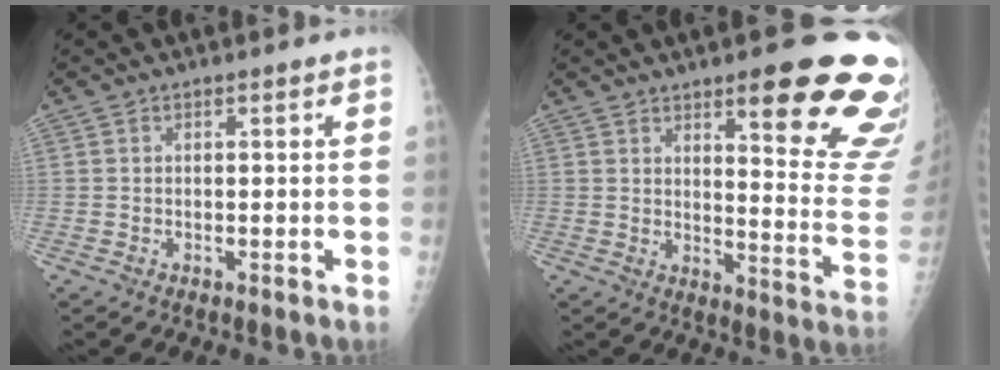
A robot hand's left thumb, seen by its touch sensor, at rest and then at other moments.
{"total": 21.3, "force": [12.5, 4.8, 16.6], "torque": [-0.168, -0.071, 0.163]}